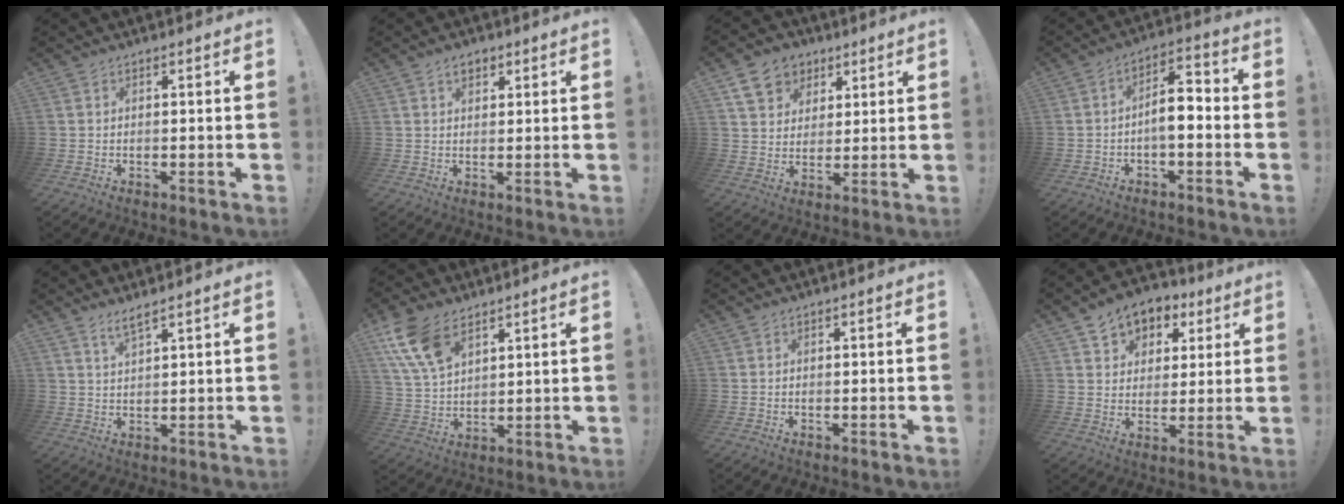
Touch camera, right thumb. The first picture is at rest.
{"total": 3.6, "force": [1.9, 2.3, 1.9], "torque": [-0.021, -0.002, 0.031]}
{"total": 11.2, "force": [5.8, 8.8, 3.9], "torque": [-0.049, -0.031, 0.114]}
{"total": 8.3, "force": [-1.9, 3.9, 7.1], "torque": [-0.113, 0.007, -0.035]}
{"total": 3.8, "force": [3.1, 0.4, 2.2], "torque": [-0.040, -0.016, 0.055]}
{"total": 13.0, "force": [7.7, 7.3, 7.6], "torque": [-0.152, -0.033, 0.148]}
{"total": 0.0}
{"total": 8.1, "force": [4.2, 6.6, 2.0], "torque": [-0.020, -0.030, 0.082]}